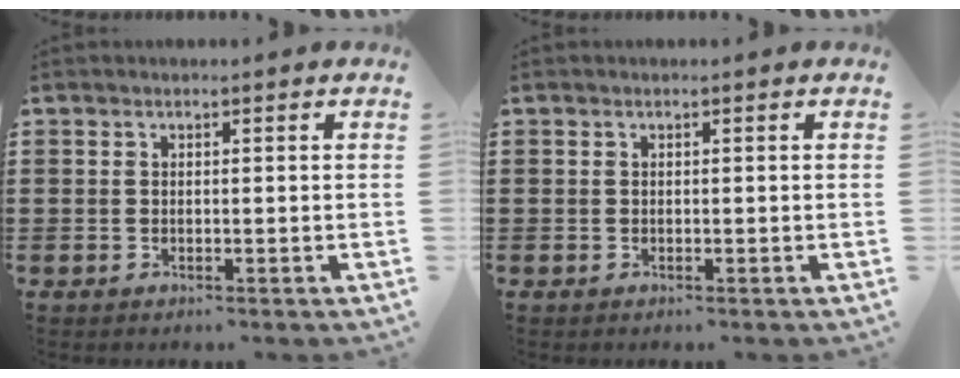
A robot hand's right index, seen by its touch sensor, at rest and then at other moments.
{"total": 0.0}